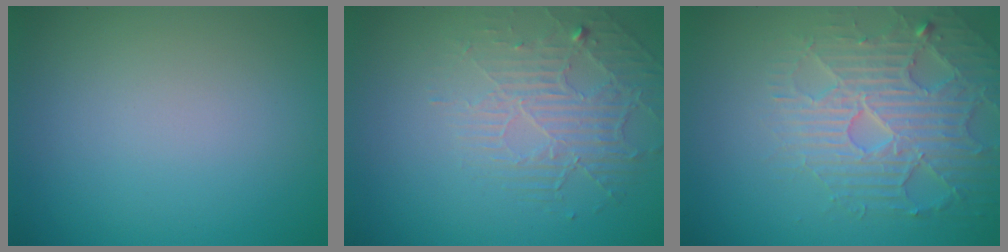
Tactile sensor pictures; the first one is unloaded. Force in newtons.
{"total": 2.3, "press": 1.7, "slide": 1.6}
{"total": 4.5, "press": 4.5, "slide": 0.6}